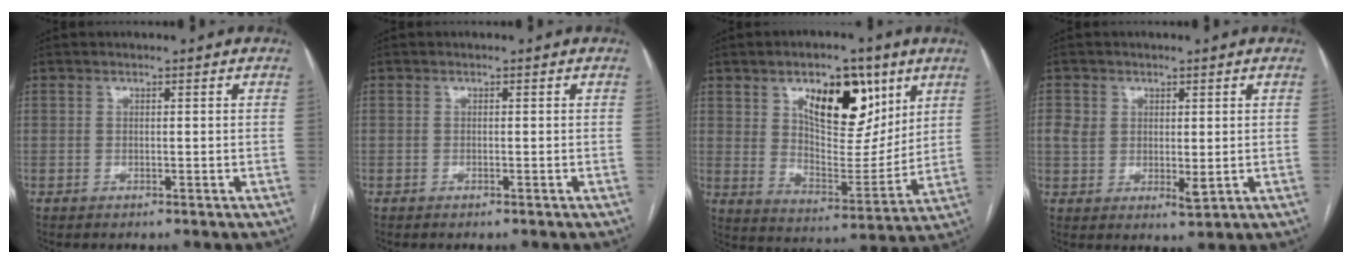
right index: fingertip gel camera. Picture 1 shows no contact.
{"total": 0.0}
{"total": 15.3, "force": [7.5, 6.8, 11.5], "torque": [-0.168, 0.004, 0.130]}
{"total": 4.7, "force": [0.8, 3.3, 3.3], "torque": [-0.056, -0.002, 0.022]}